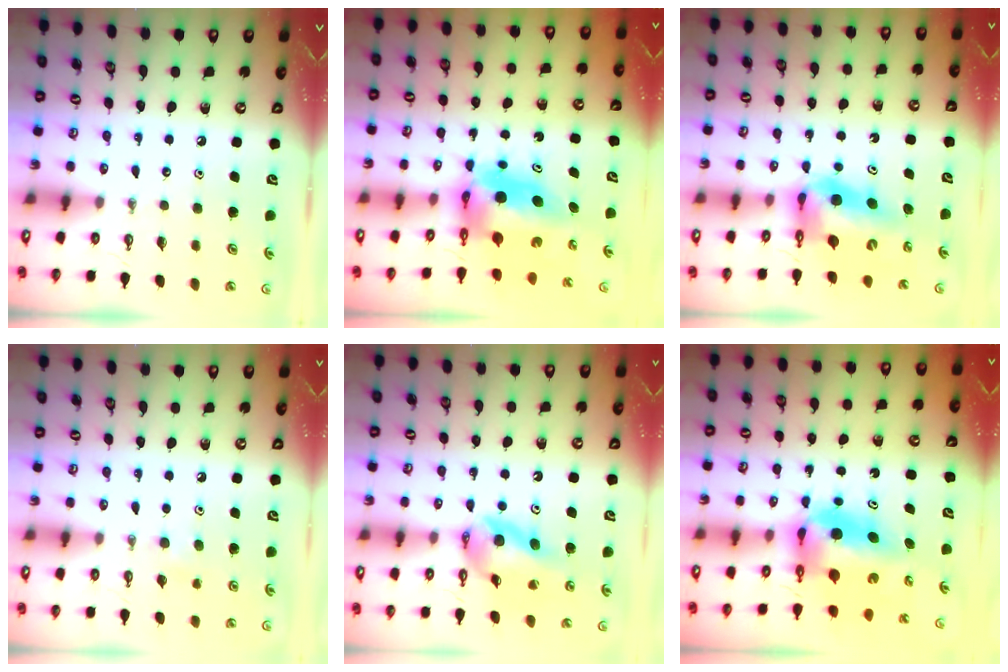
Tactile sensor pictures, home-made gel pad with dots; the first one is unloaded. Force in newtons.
{"total": 7.2, "press": 7.2, "slide": 0.4}
{"total": 12.0, "press": 11.6, "slide": 3.0}
{"total": 6.9, "press": 5.6, "slide": 4.0}
{"total": 11.6, "press": 11.5, "slide": 1.4}
{"total": 8.3, "press": 7.9, "slide": 2.5}